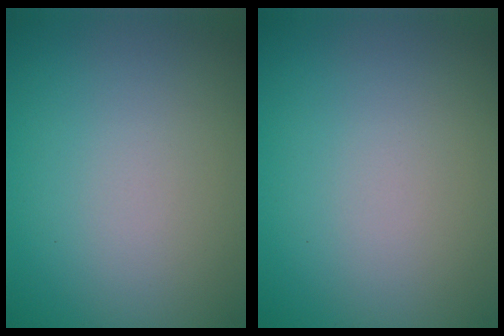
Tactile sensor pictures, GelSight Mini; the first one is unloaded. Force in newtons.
{"total": 0.0}